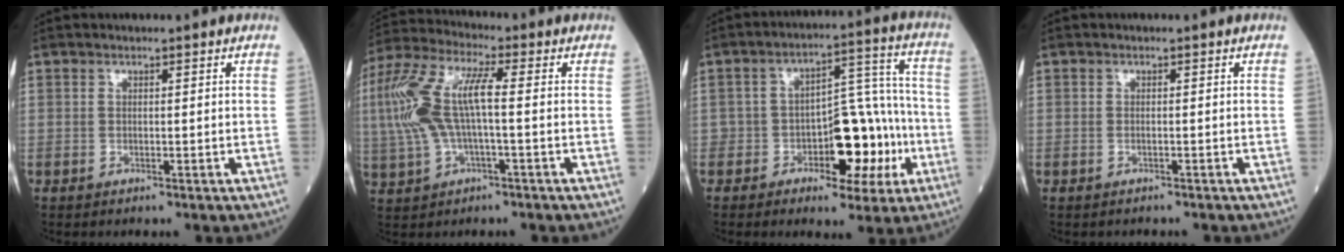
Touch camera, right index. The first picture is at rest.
{"total": 11.7, "force": [0.1, 3.1, 11.2], "torque": [-0.264, 0.025, 0.004]}
{"total": 11.6, "force": [-3.6, 5.5, 9.5], "torque": [-0.134, 0.029, -0.047]}
{"total": 0.8, "force": [-0.6, 0.5, 0.0], "torque": [-0.002, 0.002, -0.008]}